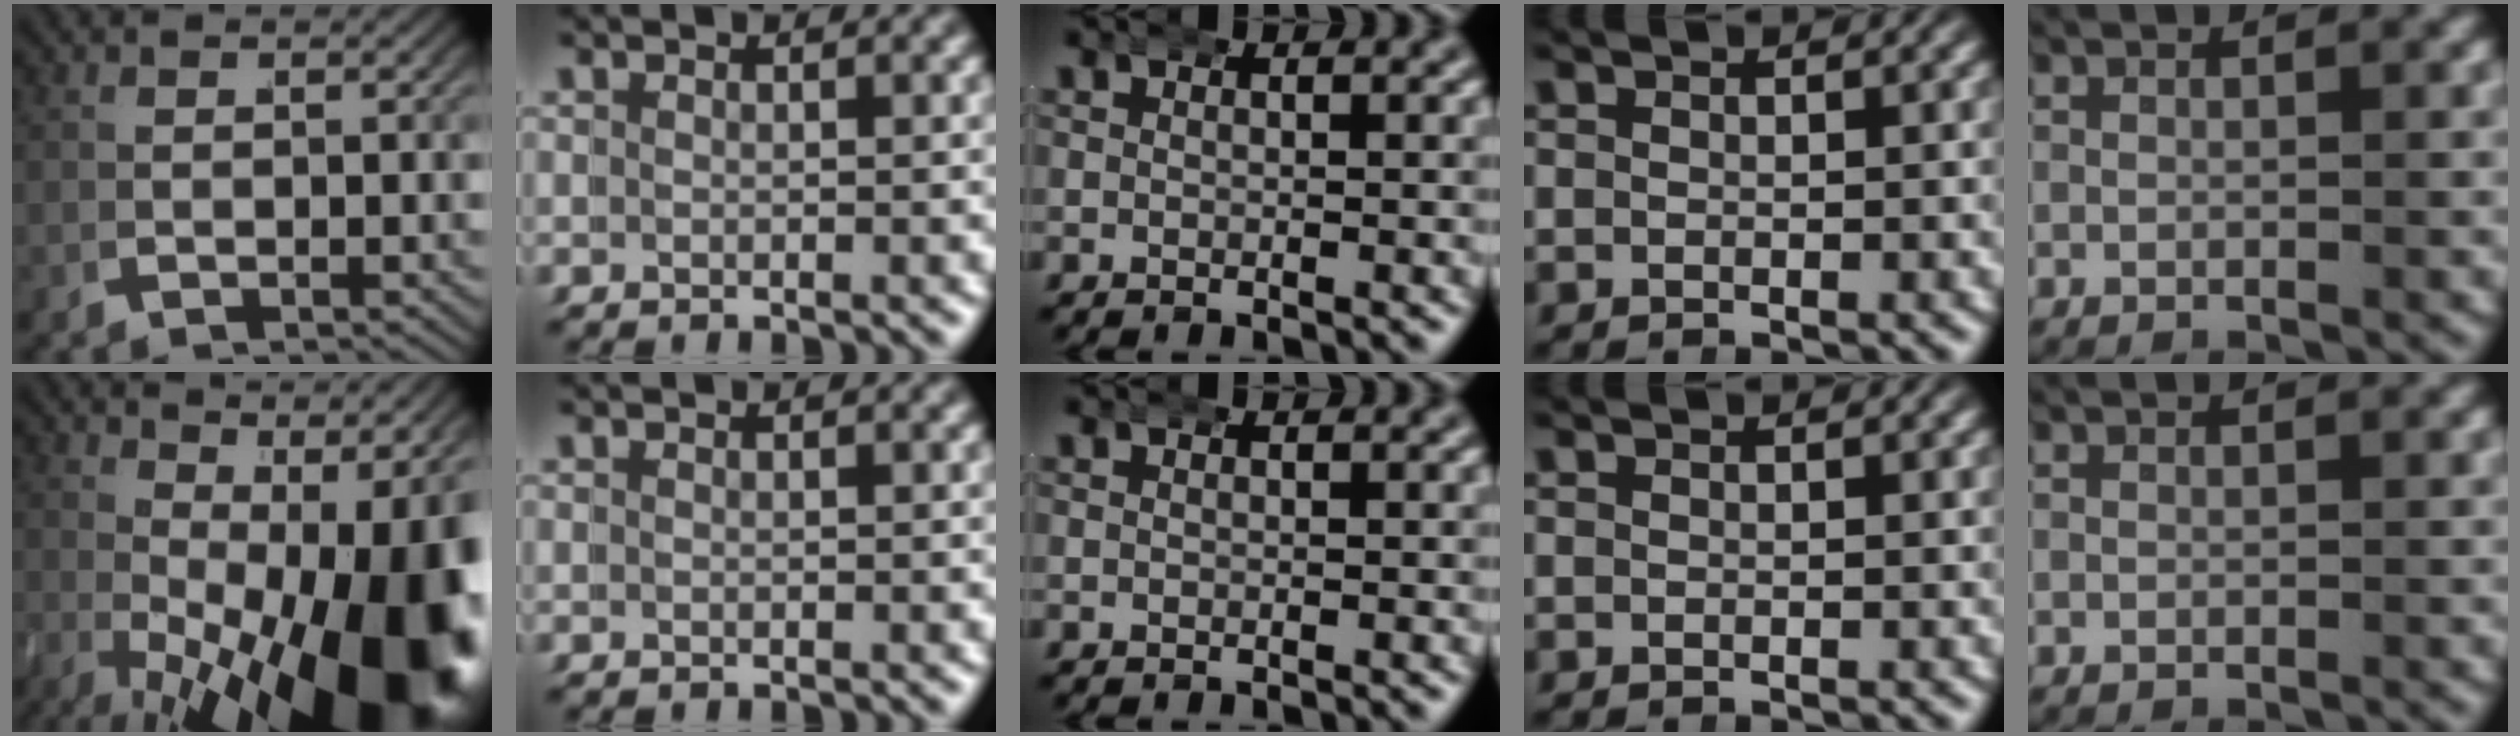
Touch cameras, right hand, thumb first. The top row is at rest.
{"thumb": {"total": 19.6, "force": [-4.2, 10.1, 16.3], "torque": [-0.253, -0.063, -0.020]}}